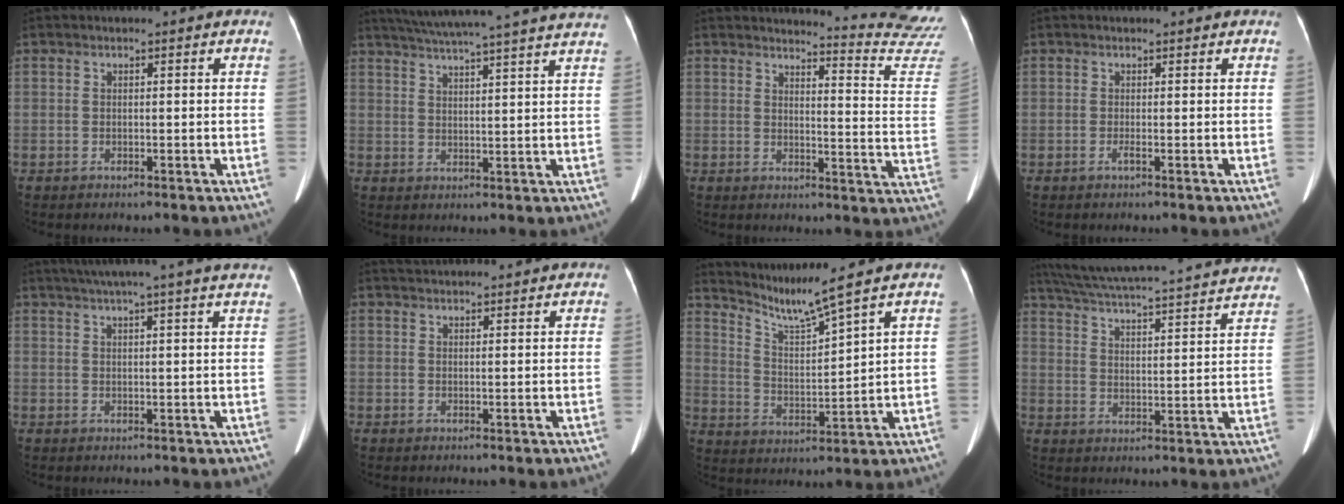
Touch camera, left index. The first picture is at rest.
{"total": 23.9, "force": [21.6, -0.3, 10.4], "torque": [-0.172, -0.007, 0.278]}
{"total": 15.8, "force": [15.6, -2.0, 1.0], "torque": [-0.006, -0.167, 0.147]}
{"total": 0.5, "force": [-0.1, -0.1, 0.5], "torque": [-0.016, 0.002, -0.001]}
{"total": 15.5, "force": [13.1, -1.1, 8.2], "torque": [-0.133, 0.015, 0.164]}
{"total": 6.6, "force": [6.4, 0.6, 1.7], "torque": [-0.026, 0.030, 0.080]}
{"total": 7.4, "force": [6.6, -2.4, 2.5], "torque": [-0.058, -0.023, 0.134]}
{"total": 26.6, "force": [24.5, 1.9, 10.0], "torque": [-0.174, -0.035, 0.317]}